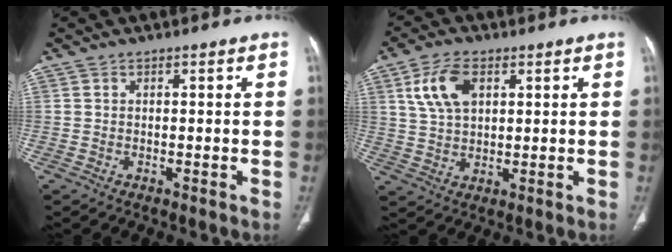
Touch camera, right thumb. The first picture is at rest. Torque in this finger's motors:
{"motor_torque": [-0.88, 1.07, 0.32, 0.09, 0.09]}